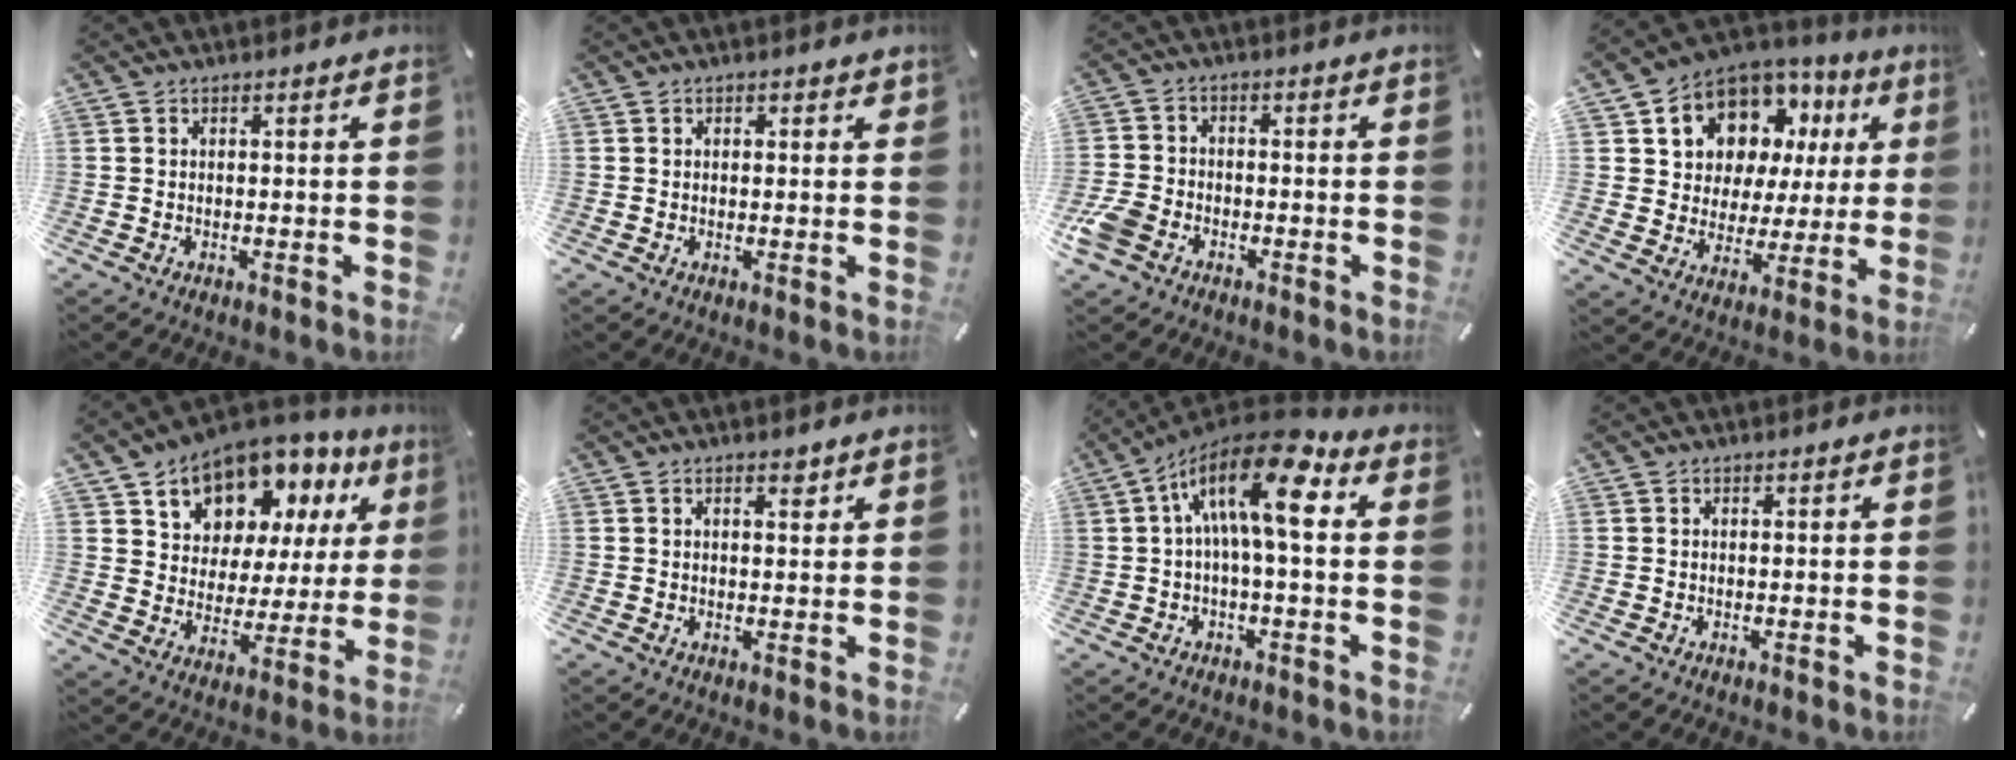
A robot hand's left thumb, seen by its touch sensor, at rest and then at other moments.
{"total": 0.8, "force": [0.4, 0.6, 0.3], "torque": [0.002, 0.001, 0.005]}
{"total": 6.5, "force": [-3.5, 4.6, 3.0], "torque": [-0.076, 0.015, -0.068]}
{"total": 11.0, "force": [6.4, 8.5, 2.5], "torque": [-0.062, -0.057, 0.124]}
{"total": 11.2, "force": [8.3, 7.3, 1.7], "torque": [-0.045, -0.075, 0.151]}
{"total": 1.9, "force": [1.1, 1.0, 1.2], "torque": [-0.018, 0.000, 0.016]}
{"total": 15.7, "force": [3.4, 5.6, 14.2], "torque": [-0.254, -0.015, 0.052]}
{"total": 0.0}